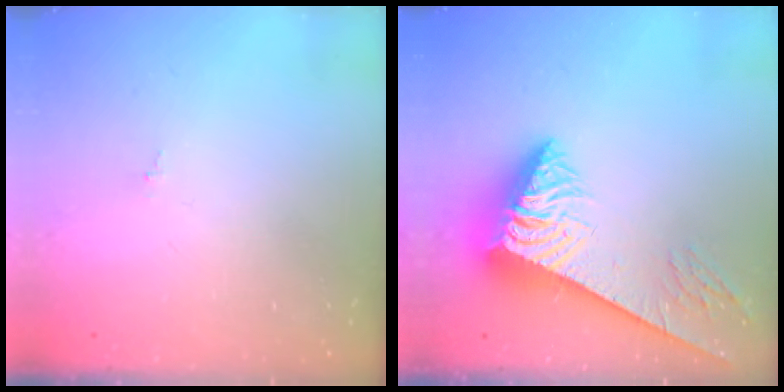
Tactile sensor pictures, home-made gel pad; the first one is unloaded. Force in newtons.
{"total": 10.1, "press": 10.0, "slide": 1.0}